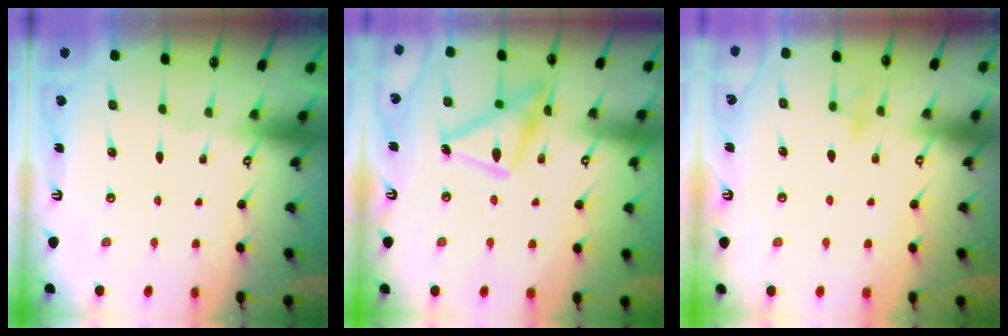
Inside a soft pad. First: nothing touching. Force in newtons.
{"total": 15.7, "press": 15.6, "slide": 1.0}
{"total": 8.6, "press": 8.5, "slide": 1.6}